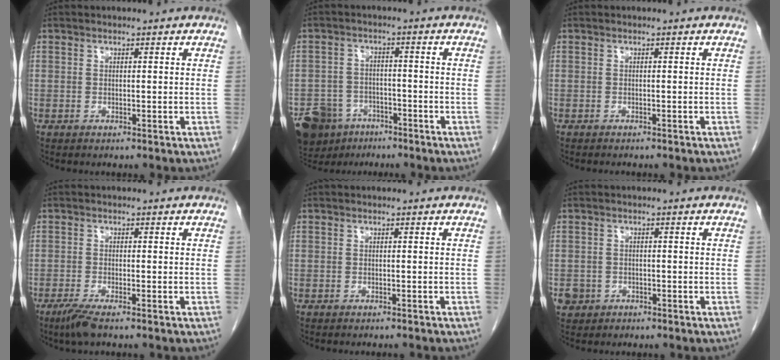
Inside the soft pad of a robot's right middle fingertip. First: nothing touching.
{"total": 9.6, "force": [-6.7, 6.3, 2.8], "torque": [-0.064, 0.000, -0.107]}
{"total": 2.3, "force": [-2.0, 0.5, 0.9], "torque": [-0.016, -0.004, -0.020]}
{"total": 3.0, "force": [-2.1, 0.1, 2.1], "torque": [-0.047, -0.009, -0.045]}
{"total": 2.9, "force": [-2.7, 0.2, 1.1], "torque": [-0.014, -0.003, -0.033]}
{"total": 3.1, "force": [-1.7, 2.6, 0.3], "torque": [-0.006, 0.007, -0.028]}